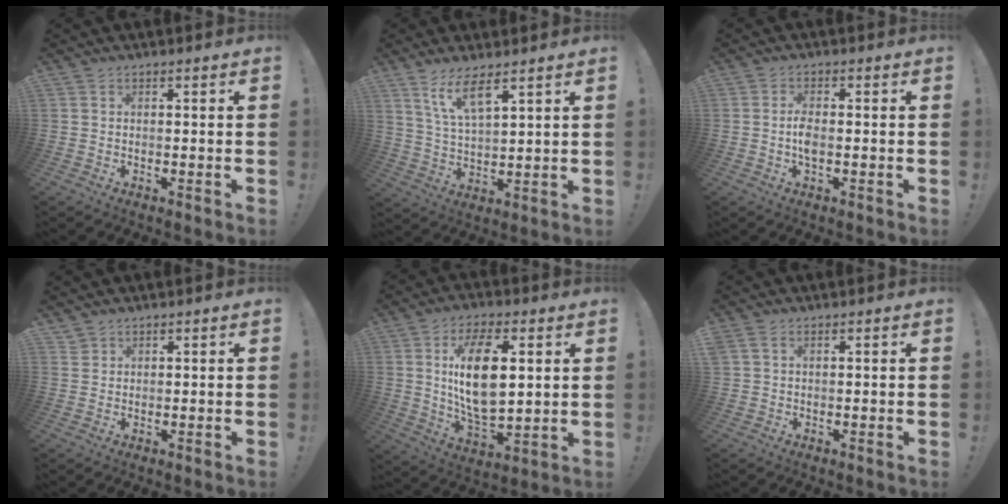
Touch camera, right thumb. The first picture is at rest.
{"total": 8.9, "force": [6.1, 2.2, 6.1], "torque": [-0.122, -0.027, 0.111]}
{"total": 4.0, "force": [-0.5, 1.9, 3.5], "torque": [-0.073, -0.001, -0.013]}
{"total": 1.9, "force": [1.6, 1.0, 0.2], "torque": [-0.002, -0.009, 0.031]}
{"total": 16.9, "force": [3.8, 8.7, 14.0], "torque": [-0.255, -0.011, 0.056]}
{"total": 2.3, "force": [1.2, 1.4, 1.5], "torque": [-0.034, 0.006, 0.024]}